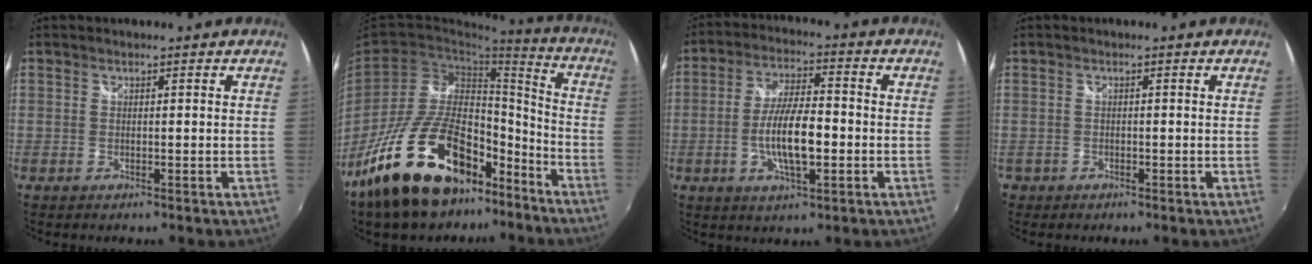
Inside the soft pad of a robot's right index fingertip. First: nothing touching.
{"total": 23.9, "force": [-16.3, 11.3, 13.3], "torque": [-0.242, 0.023, -0.251]}
{"total": 10.1, "force": [-2.4, 3.0, 9.3], "torque": [-0.182, -0.002, -0.041]}
{"total": 1.8, "force": [-0.8, 1.6, 0.1], "torque": [-0.007, 0.002, -0.012]}